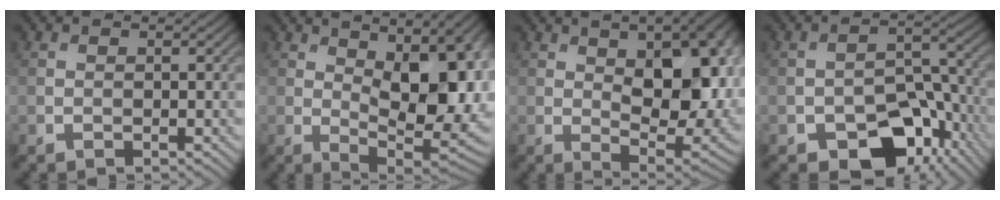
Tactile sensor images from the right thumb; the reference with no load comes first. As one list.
[{"total": 16.6, "force": [2.6, 7.6, 14.5], "torque": [-0.180, 0.001, 0.050]}, {"total": 17.1, "force": [2.6, 8.7, 14.4], "torque": [-0.188, -0.006, 0.049]}, {"total": 11.0, "force": [-6.1, 6.4, 6.5], "torque": [-0.090, -0.011, -0.101]}]